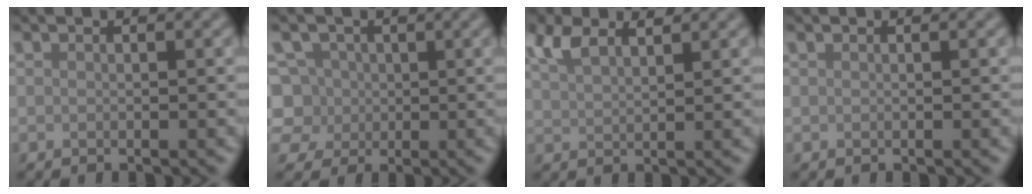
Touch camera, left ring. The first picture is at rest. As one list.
[{"total": 6.2, "force": [0.4, 5.6, 2.5], "torque": [-0.041, 0.033, -0.020]}, {"total": 3.5, "force": [2.3, 1.5, 2.1], "torque": [-0.054, 0.008, 0.047]}, {"total": 0.0}]